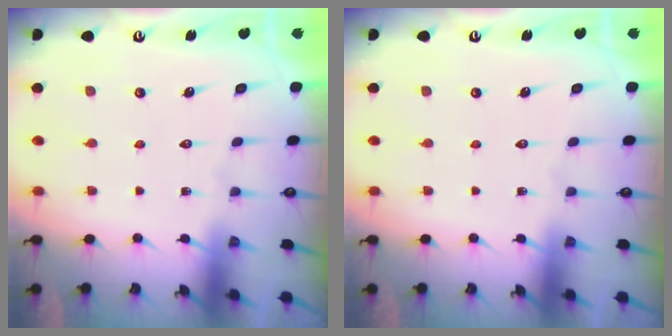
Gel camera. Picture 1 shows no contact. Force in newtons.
{"total": 0.0}